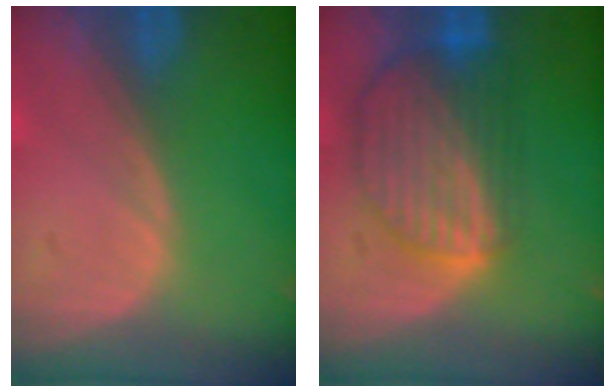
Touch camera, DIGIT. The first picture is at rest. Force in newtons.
{"total": 9.0, "press": 7.8, "slide": 4.5}